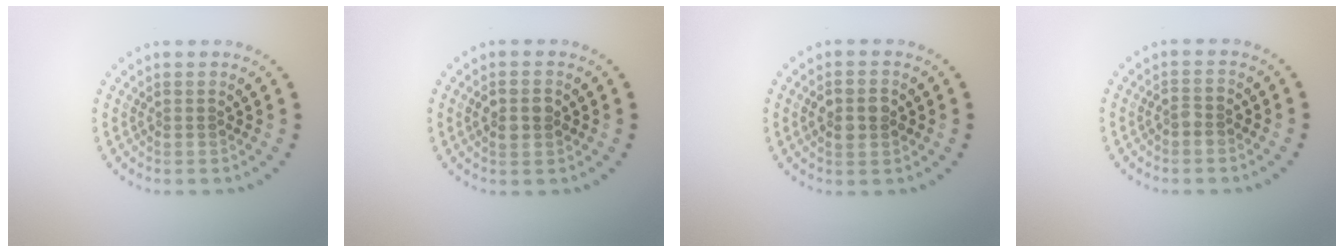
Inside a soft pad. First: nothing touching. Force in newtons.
{"total": 2.0, "press": 2.0, "slide": 0.2}
{"total": 2.8, "press": 2.8, "slide": 0.2}
{"total": 1.4, "press": 1.4, "slide": 0.3}